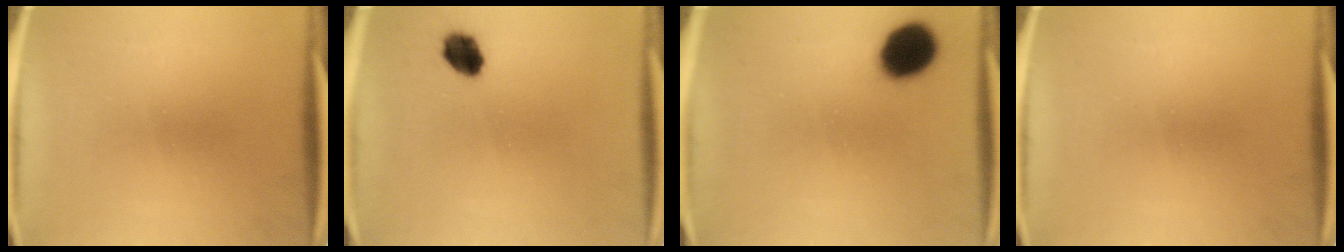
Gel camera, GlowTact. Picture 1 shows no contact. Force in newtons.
{"total": 5.6}
{"total": 11.4}
{"total": 0.0}